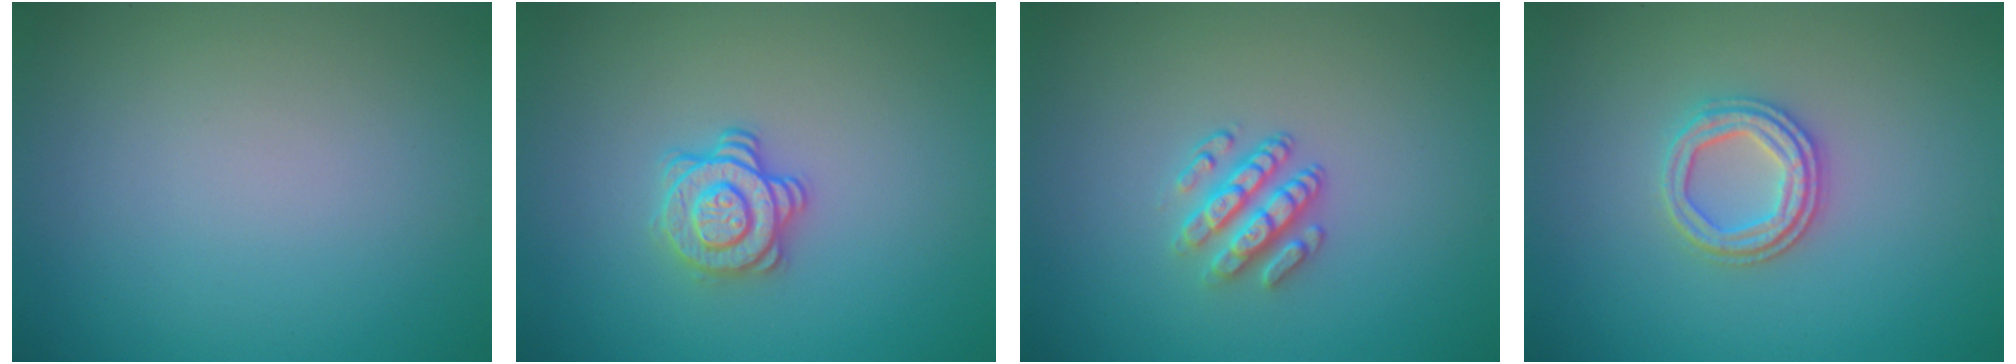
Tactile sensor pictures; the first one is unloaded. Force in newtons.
{"total": 2.9, "press": 2.5, "slide": 1.4}
{"total": 2.9, "press": 2.4, "slide": 1.6}
{"total": 3.1, "press": 2.8, "slide": 1.2}